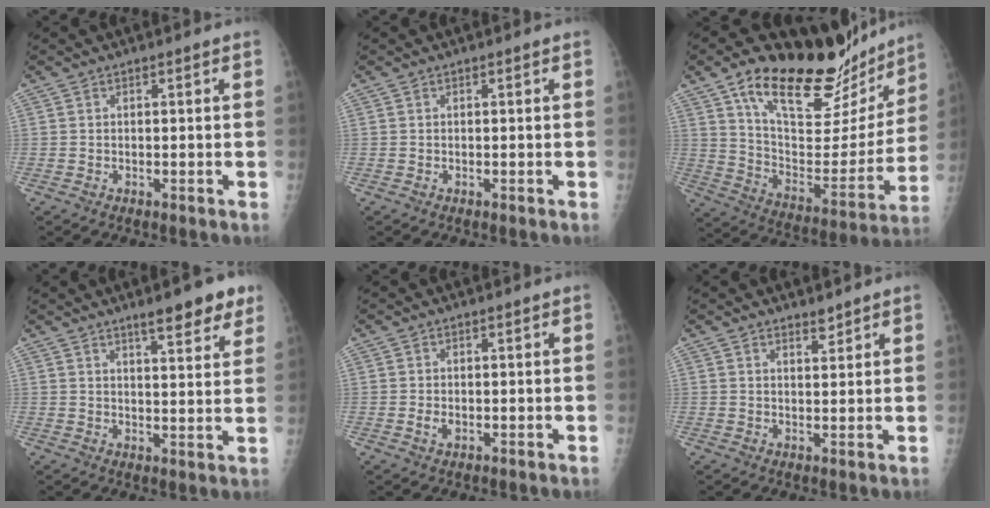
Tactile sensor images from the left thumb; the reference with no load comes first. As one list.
[{"total": 0.0}, {"total": 27.7, "force": [19.9, 11.2, 15.7], "torque": [-0.199, -0.072, 0.316]}, {"total": 8.9, "force": [6.1, 2.0, 6.2], "torque": [-0.065, -0.030, 0.083]}, {"total": 1.4, "force": [-0.1, 1.0, 1.1], "torque": [-0.019, -0.002, -0.002]}, {"total": 2.0, "force": [1.8, 0.6, 0.6], "torque": [0.000, -0.015, 0.029]}]